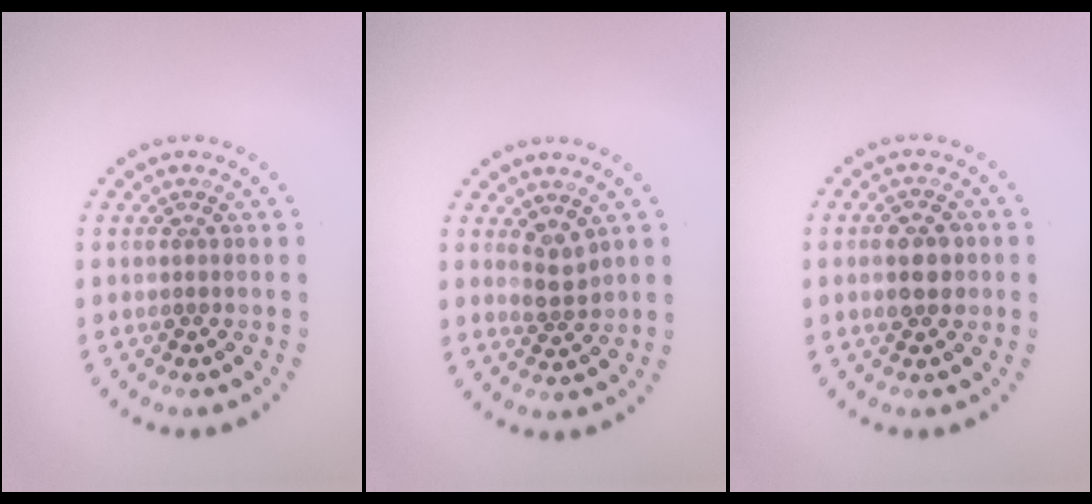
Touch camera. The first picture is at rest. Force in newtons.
{"total": 1.7, "press": 1.4, "slide": 0.9}
{"total": 2.9, "press": 2.9, "slide": 0.2}